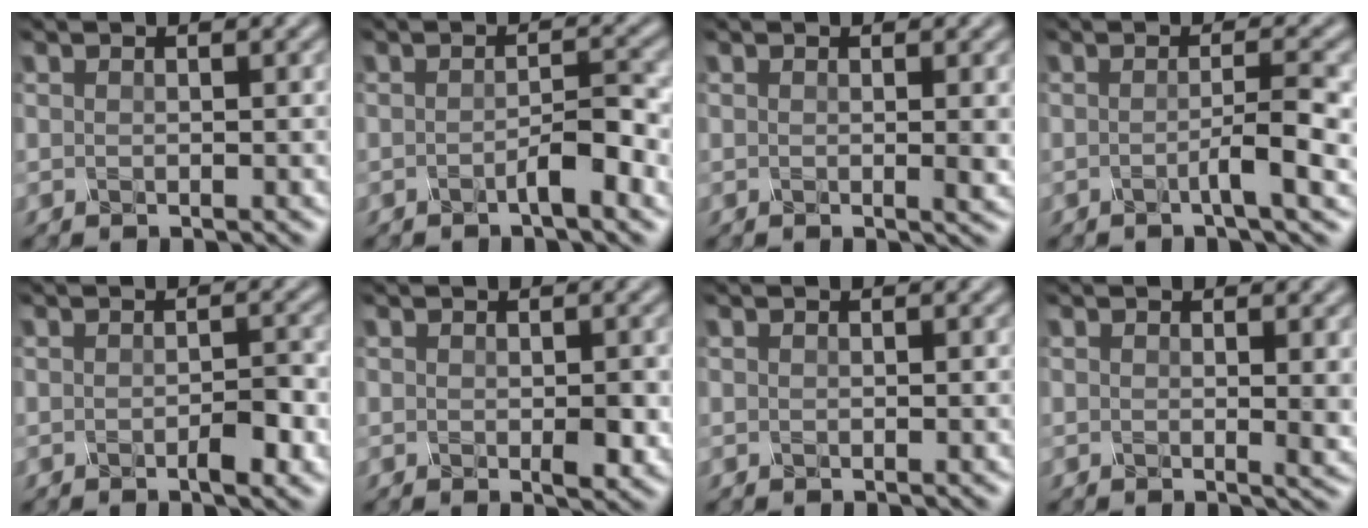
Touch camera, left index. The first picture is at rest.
{"total": 2.6, "force": [-1.2, 0.4, 2.2], "torque": [-0.037, 0.004, -0.022]}
{"total": 1.8, "force": [0.6, 0.5, 1.6], "torque": [-0.016, -0.001, 0.007]}
{"total": 3.4, "force": [-0.9, 0.5, 3.2], "torque": [-0.049, -0.002, -0.018]}
{"total": 2.1, "force": [-0.9, 0.5, 1.8], "torque": [-0.029, -0.002, -0.013]}
{"total": 2.1, "force": [-0.2, 0.7, 1.9], "torque": [-0.034, -0.005, 0.002]}
{"total": 0.0}
{"total": 2.3, "force": [0.9, 0.7, 2.0], "torque": [-0.022, -0.005, 0.015]}